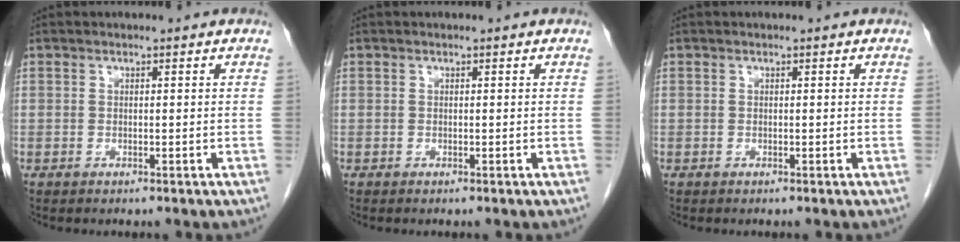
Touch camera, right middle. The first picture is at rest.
{"total": 0.0}
{"total": 0.0}